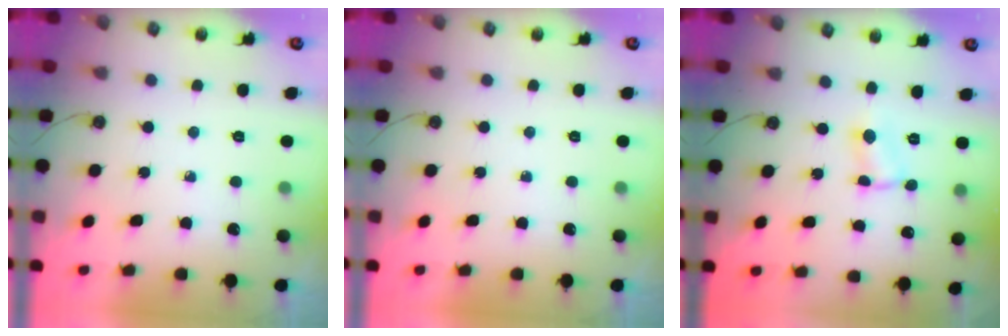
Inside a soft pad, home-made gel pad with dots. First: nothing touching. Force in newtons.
{"total": 0.0}
{"total": 2.0, "press": 2.0, "slide": 0.3}